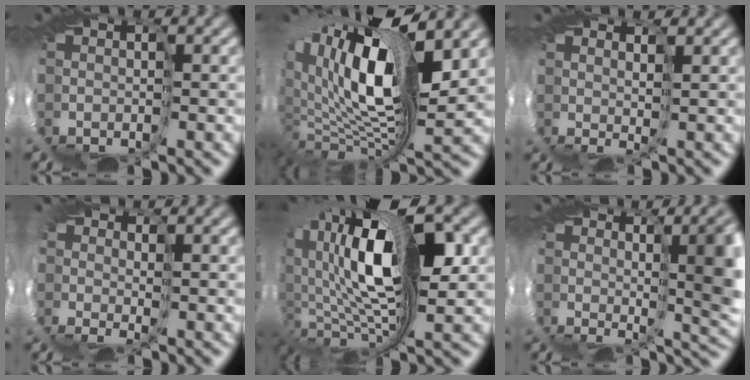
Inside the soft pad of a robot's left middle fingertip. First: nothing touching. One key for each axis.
{"total": 15.3, "fx": 4.9, "fy": 6.3, "fz": 13.0, "tx": -0.266, "ty": 0.008, "tz": 0.097}
{"total": 2.3, "fx": 2.0, "fy": 0.1, "fz": 1.1, "tx": -0.012, "ty": 0.015, "tz": 0.023}
{"total": 2.0, "fx": 0.2, "fy": 1.2, "fz": 1.5, "tx": -0.034, "ty": 0.001, "tz": 0.001}
{"total": 14.7, "fx": 2.9, "fy": 6.1, "fz": 13.0, "tx": -0.240, "ty": -0.011, "tz": 0.069}
{"total": 9.4, "fx": 1.4, "fy": 3.4, "fz": 8.7, "tx": -0.112, "ty": -0.005, "tz": 0.031}